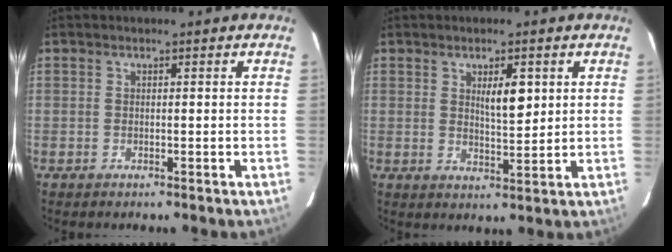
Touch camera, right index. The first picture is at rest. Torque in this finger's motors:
{"motor_torque": [0.53, 0.50, 0.08, 0.07]}